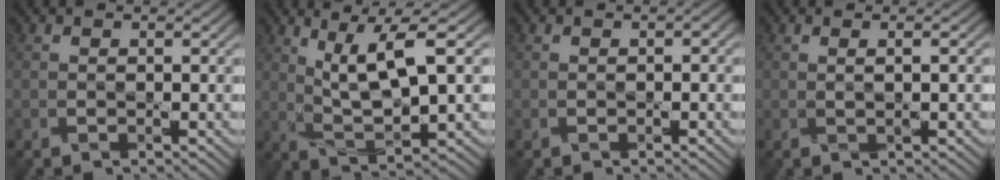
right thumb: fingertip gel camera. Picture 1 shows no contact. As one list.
[{"total": 8.4, "force": [3.7, 1.7, 7.4], "torque": [-0.145, 0.011, 0.073]}, {"total": 0.9, "force": [-0.3, 0.5, 0.7], "torque": [-0.013, -0.004, -0.002]}, {"total": 1.1, "force": [0.4, -0.2, 1.0], "torque": [-0.022, 0.008, 0.005]}]